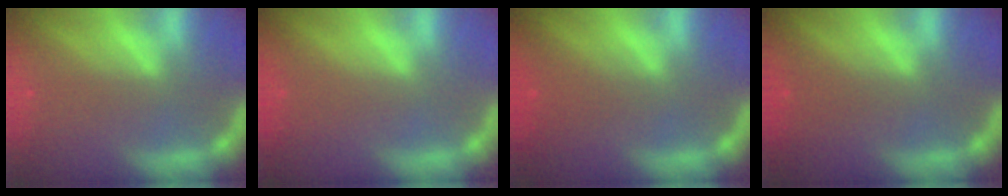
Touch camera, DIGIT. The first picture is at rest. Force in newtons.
{"total": 0.0}
{"total": 1.9}
{"total": 0.9}